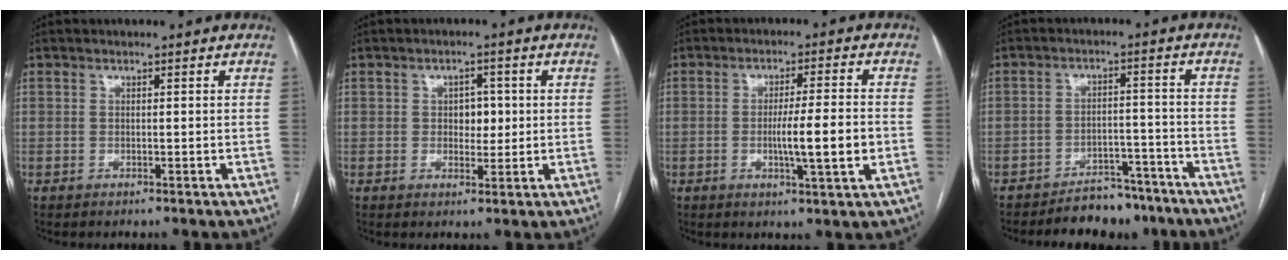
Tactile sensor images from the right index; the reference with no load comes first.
{"total": 3.4, "force": [0.3, 2.2, 2.5], "torque": [-0.028, 0.006, 0.007]}
{"total": 8.3, "force": [-1.6, 0.1, 8.1], "torque": [-0.131, -0.006, -0.026]}
{"total": 8.4, "force": [-7.4, 3.5, 1.8], "torque": [-0.008, 0.017, -0.110]}